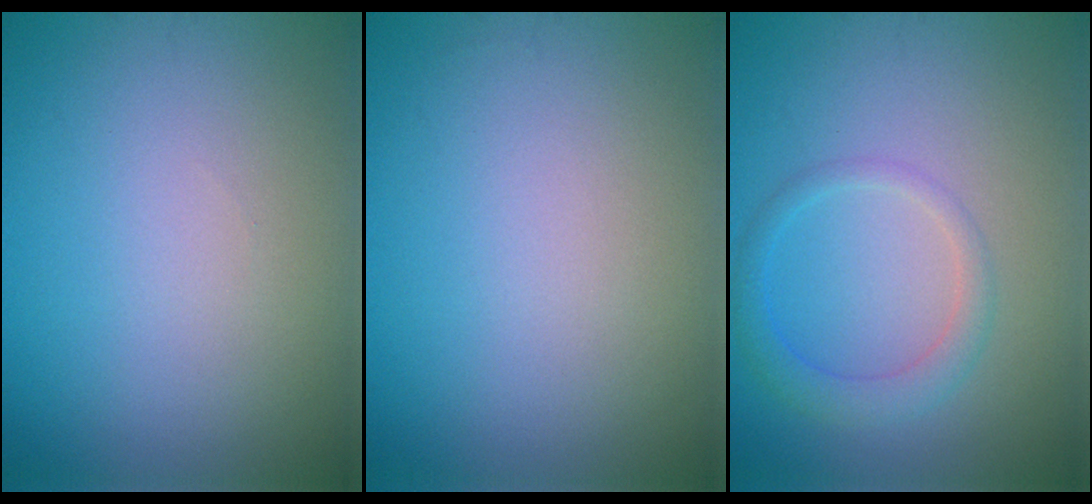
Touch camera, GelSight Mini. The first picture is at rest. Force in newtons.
{"total": 0.0}
{"total": 2.3, "press": 2.3, "slide": 0.1}